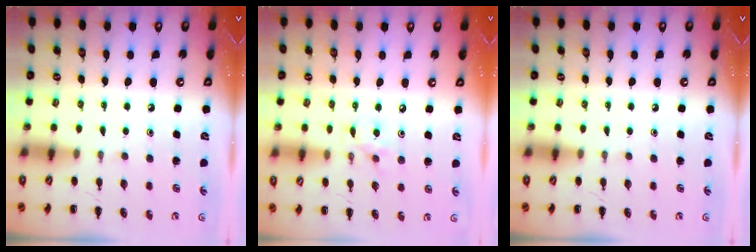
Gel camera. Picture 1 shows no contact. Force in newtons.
{"total": 5.2, "press": 5.1, "slide": 1.2}
{"total": 0.0}